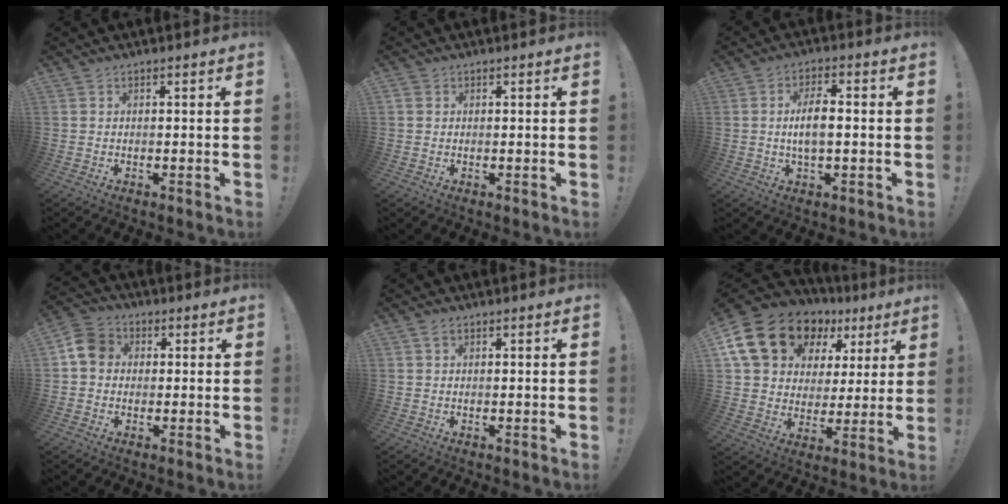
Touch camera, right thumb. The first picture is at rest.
{"total": 1.1, "force": [0.5, 0.9, 0.2], "torque": [-0.013, 0.006, 0.011]}
{"total": 7.2, "force": [-0.3, 2.7, 6.7], "torque": [-0.123, 0.003, -0.011]}
{"total": 7.7, "force": [1.0, 6.6, 3.9], "torque": [-0.060, 0.020, 0.025]}
{"total": 1.6, "force": [1.0, 0.8, 0.9], "torque": [-0.017, 0.002, 0.019]}
{"total": 20.1, "force": [11.0, 13.4, 10.1], "torque": [-0.166, -0.053, 0.217]}